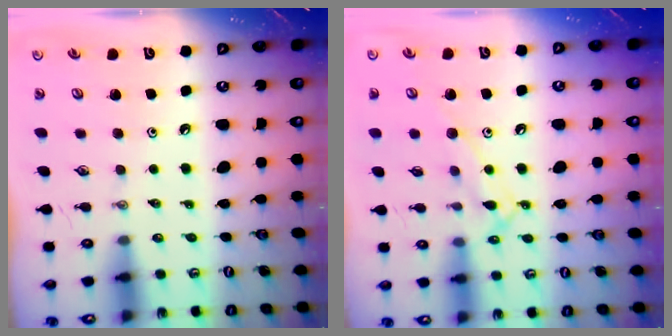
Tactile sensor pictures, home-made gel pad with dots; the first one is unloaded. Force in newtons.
{"total": 11.9, "press": 11.9, "slide": 0.6}